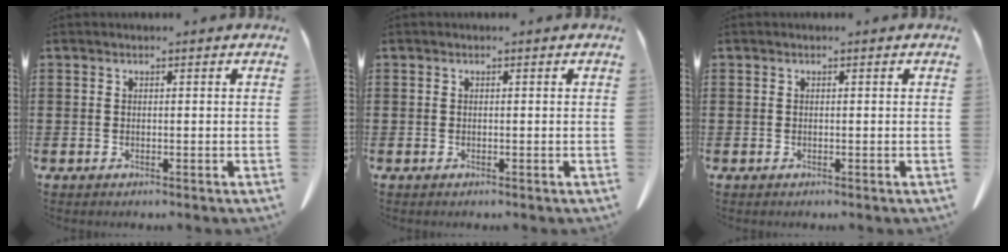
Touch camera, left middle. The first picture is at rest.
{"total": 0.0}
{"total": 0.0}